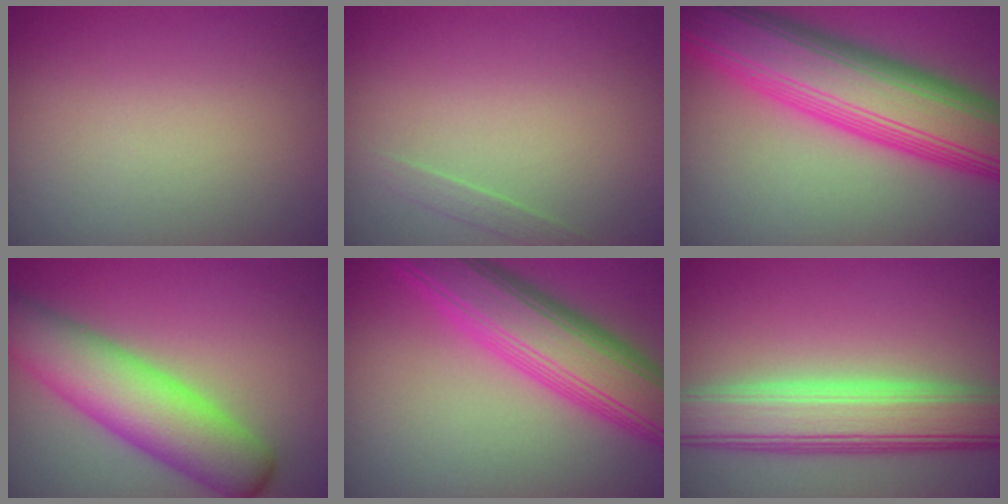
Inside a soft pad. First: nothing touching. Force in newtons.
{"total": 0.9, "press": 0.9, "slide": 0.0}
{"total": 12.2, "press": 12.2, "slide": 0.3}
{"total": 8.2, "press": 8.2, "slide": 0.2}
{"total": 8.7, "press": 8.7, "slide": 0.2}
{"total": 8.0, "press": 7.9, "slide": 0.5}